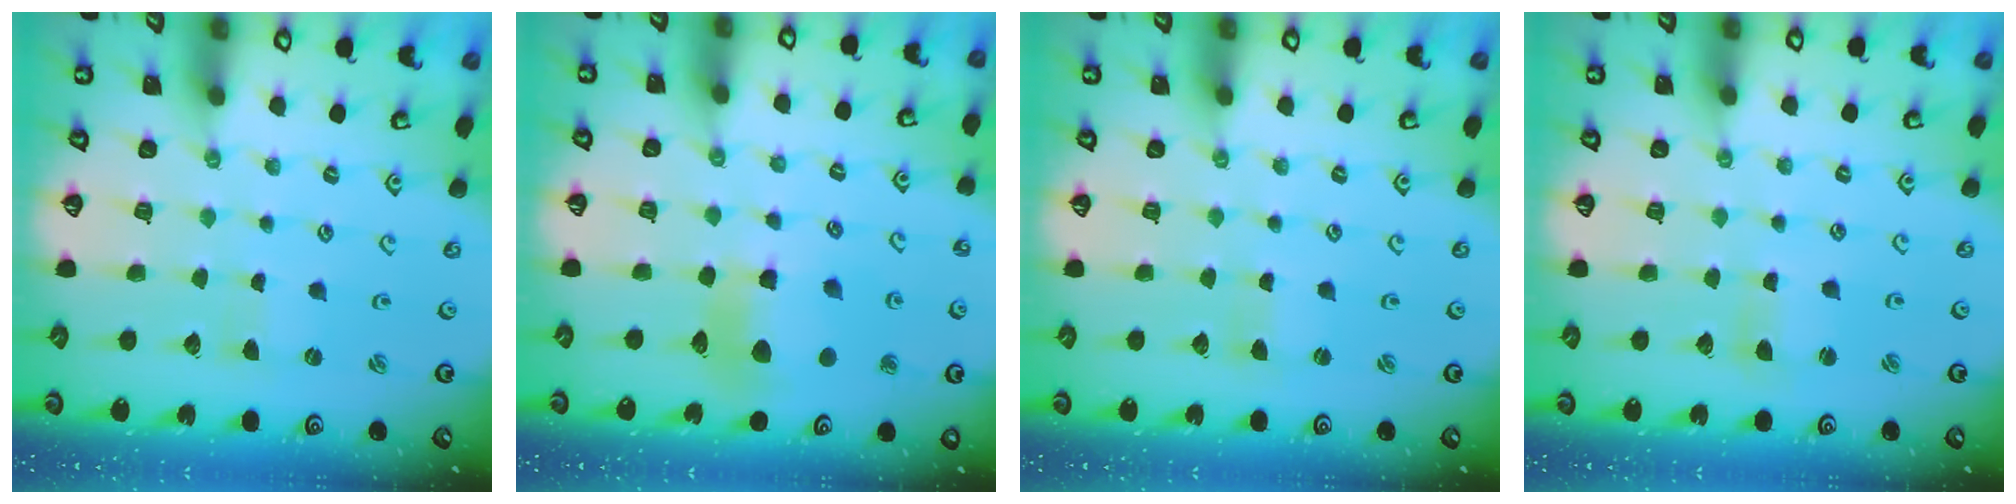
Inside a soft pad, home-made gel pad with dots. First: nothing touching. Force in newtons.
{"total": 11.4, "press": 11.3, "slide": 2.0}
{"total": 0.8, "press": 0.8, "slide": 0.2}
{"total": 2.7, "press": 2.7, "slide": 0.4}